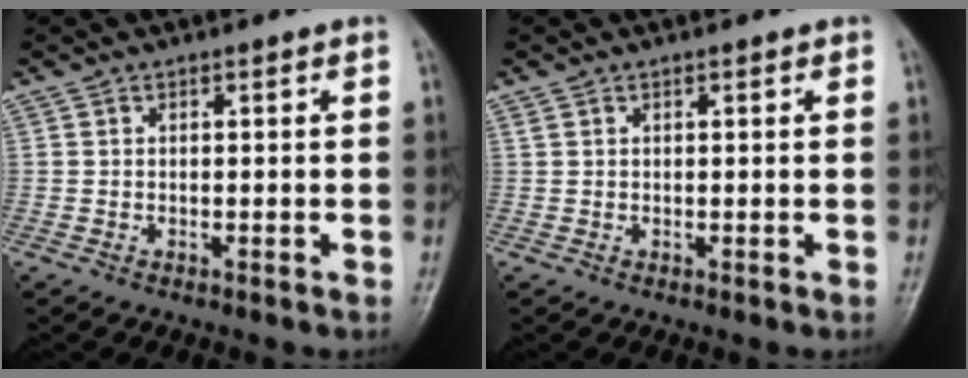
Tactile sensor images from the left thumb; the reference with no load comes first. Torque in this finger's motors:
{"motor_torque": [0.07, -0.04, -0.08, -0.04, 0.00]}